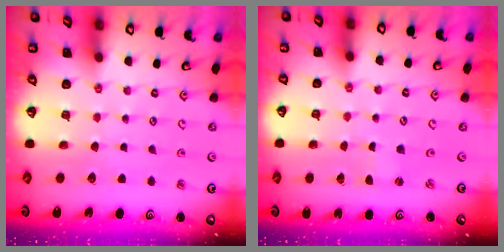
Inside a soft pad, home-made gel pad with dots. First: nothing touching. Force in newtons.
{"total": 0.0}